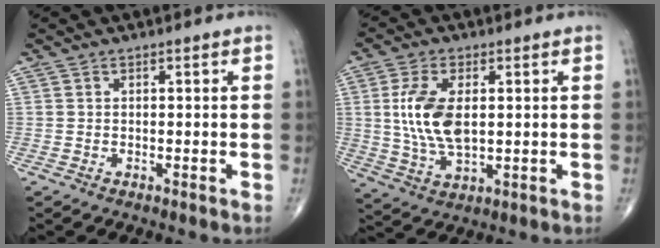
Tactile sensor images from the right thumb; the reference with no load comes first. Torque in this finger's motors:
{"motor_torque": [1.13, 1.77, 1.11, -0.04, 0.10]}